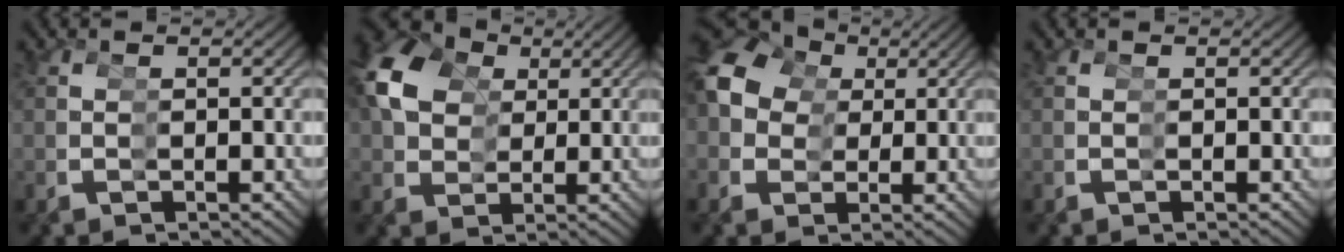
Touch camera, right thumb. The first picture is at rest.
{"total": 9.8, "force": [4.0, 7.4, 5.2], "torque": [-0.095, 0.020, 0.057]}
{"total": 10.8, "force": [2.8, 8.4, 6.2], "torque": [-0.108, 0.013, 0.037]}
{"total": 0.0}